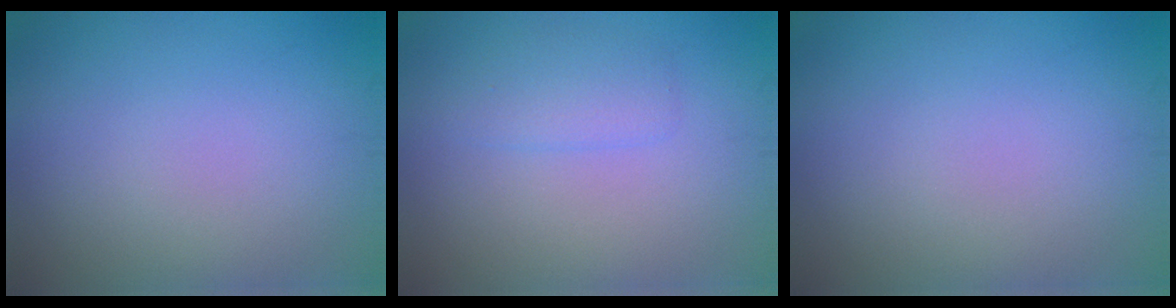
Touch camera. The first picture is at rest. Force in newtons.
{"total": 1.7, "press": 1.7, "slide": 0.0}
{"total": 0.0}